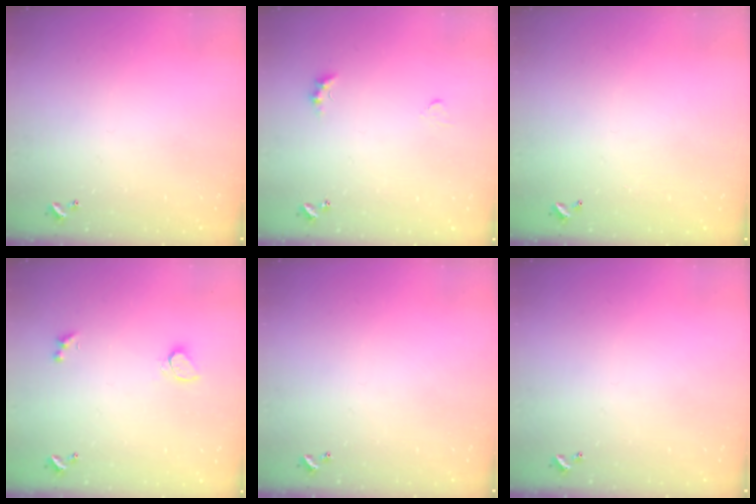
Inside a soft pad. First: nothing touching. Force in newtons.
{"total": 2.8, "press": 2.8, "slide": 0.5}
{"total": 2.8, "press": 2.8, "slide": 0.1}
{"total": 1.6, "press": 1.5, "slide": 0.5}
{"total": 0.0}
{"total": 0.0}